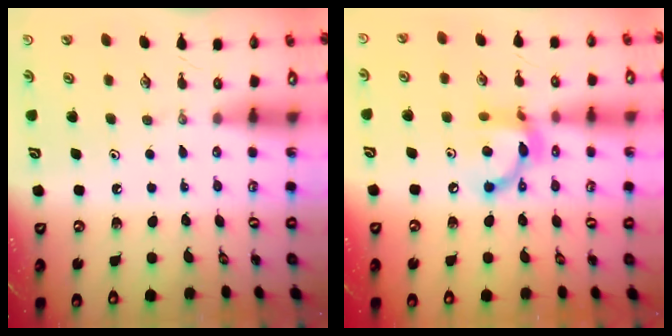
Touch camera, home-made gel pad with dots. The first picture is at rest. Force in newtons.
{"total": 12.8, "press": 12.8, "slide": 0.5}